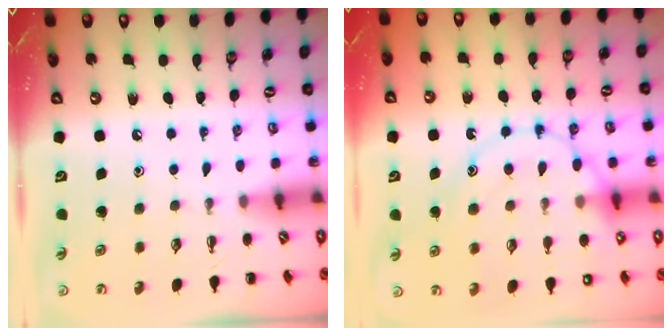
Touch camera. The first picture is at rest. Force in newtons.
{"total": 16.7, "press": 16.6, "slide": 1.5}